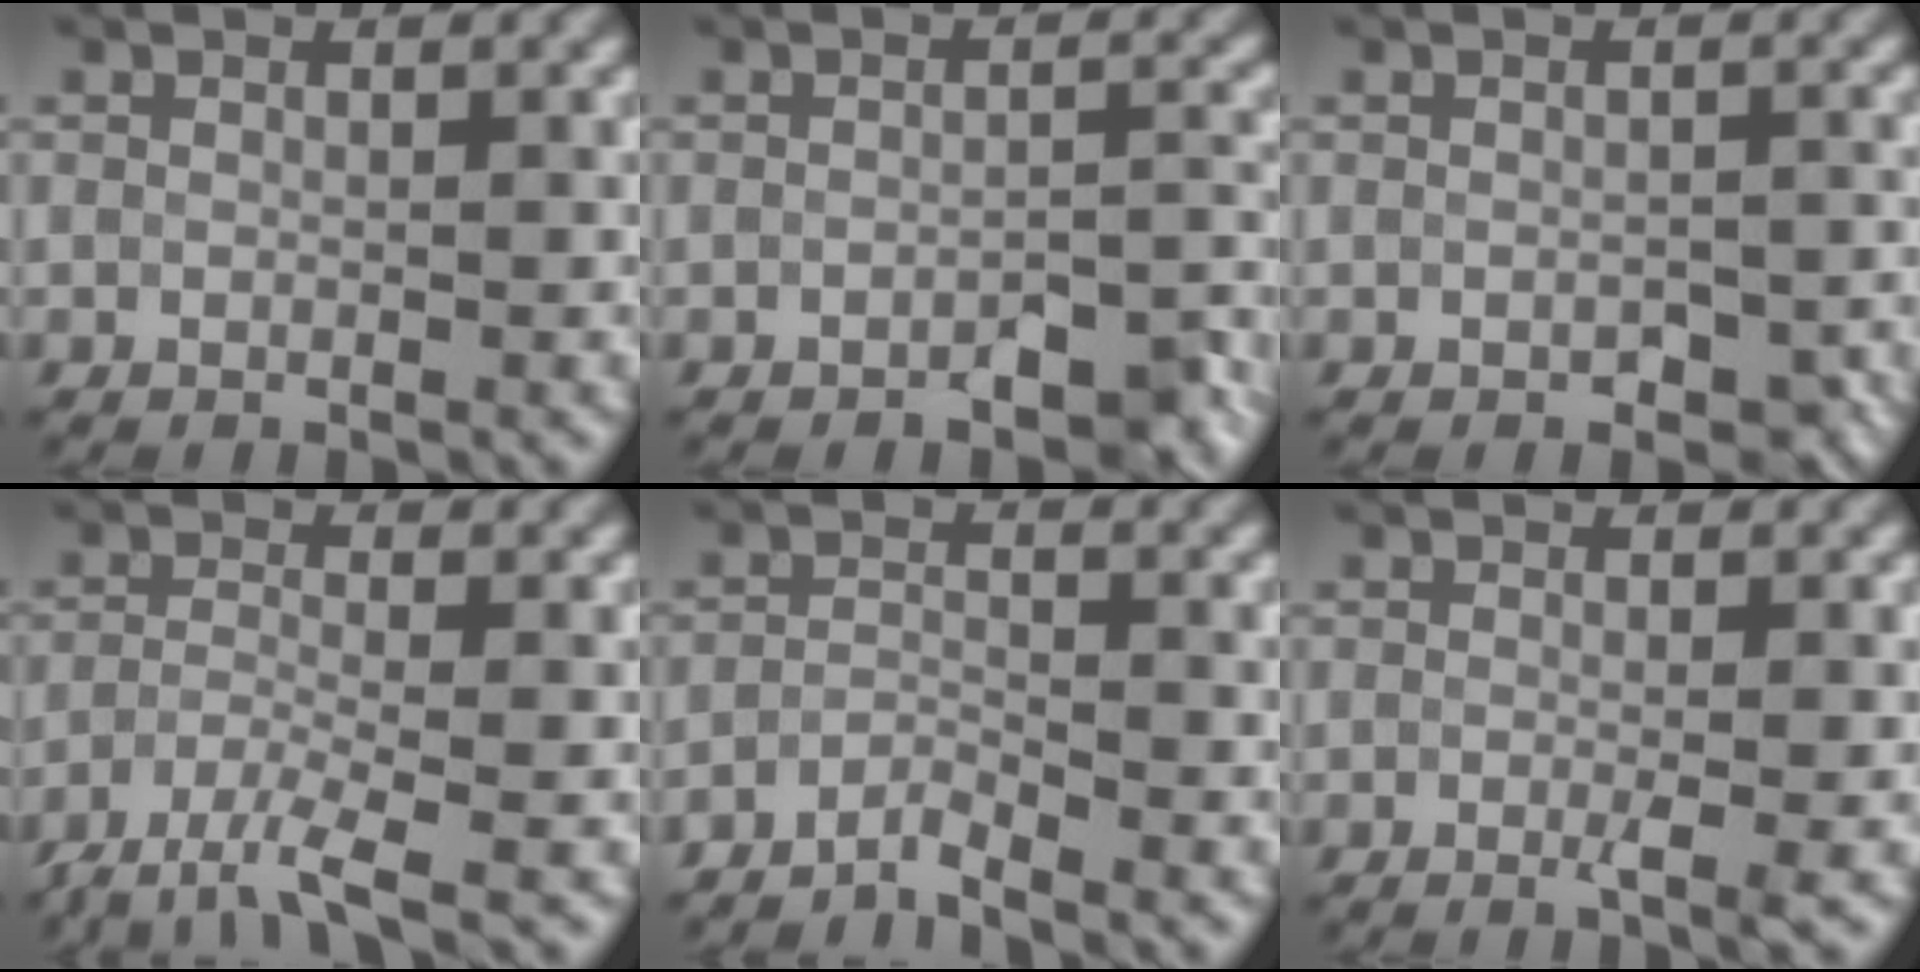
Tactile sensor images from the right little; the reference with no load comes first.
{"total": 4.1, "force": [-3.6, 1.1, 1.6], "torque": [-0.020, 0.002, -0.047]}
{"total": 4.0, "force": [-2.6, 2.4, 1.9], "torque": [-0.016, -0.009, -0.023]}
{"total": 4.2, "force": [-3.7, 0.3, 2.0], "torque": [-0.041, -0.010, -0.073]}
{"total": 2.5, "force": [-2.5, -0.2, -0.1], "torque": [0.004, 0.000, -0.055]}
{"total": 1.4, "force": [-0.8, 0.1, 1.2], "torque": [-0.016, -0.005, -0.012]}